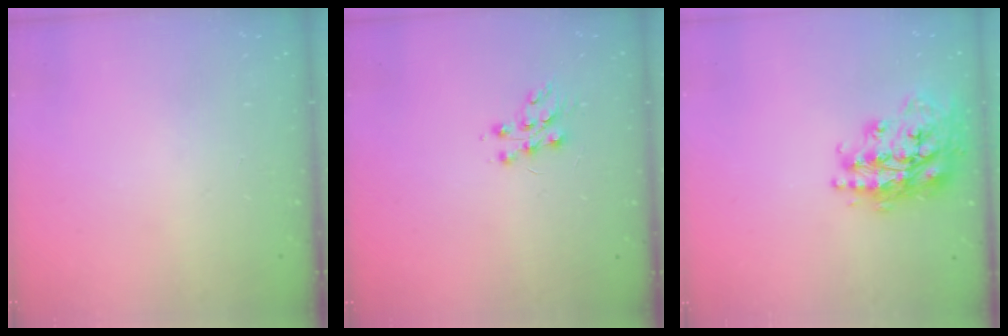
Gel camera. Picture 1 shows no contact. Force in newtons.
{"total": 7.9, "press": 7.8, "slide": 0.6}
{"total": 20.1, "press": 20.1, "slide": 1.4}